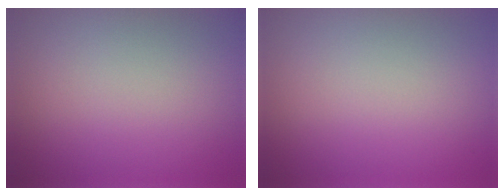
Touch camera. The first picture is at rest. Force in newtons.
{"total": 0.0}